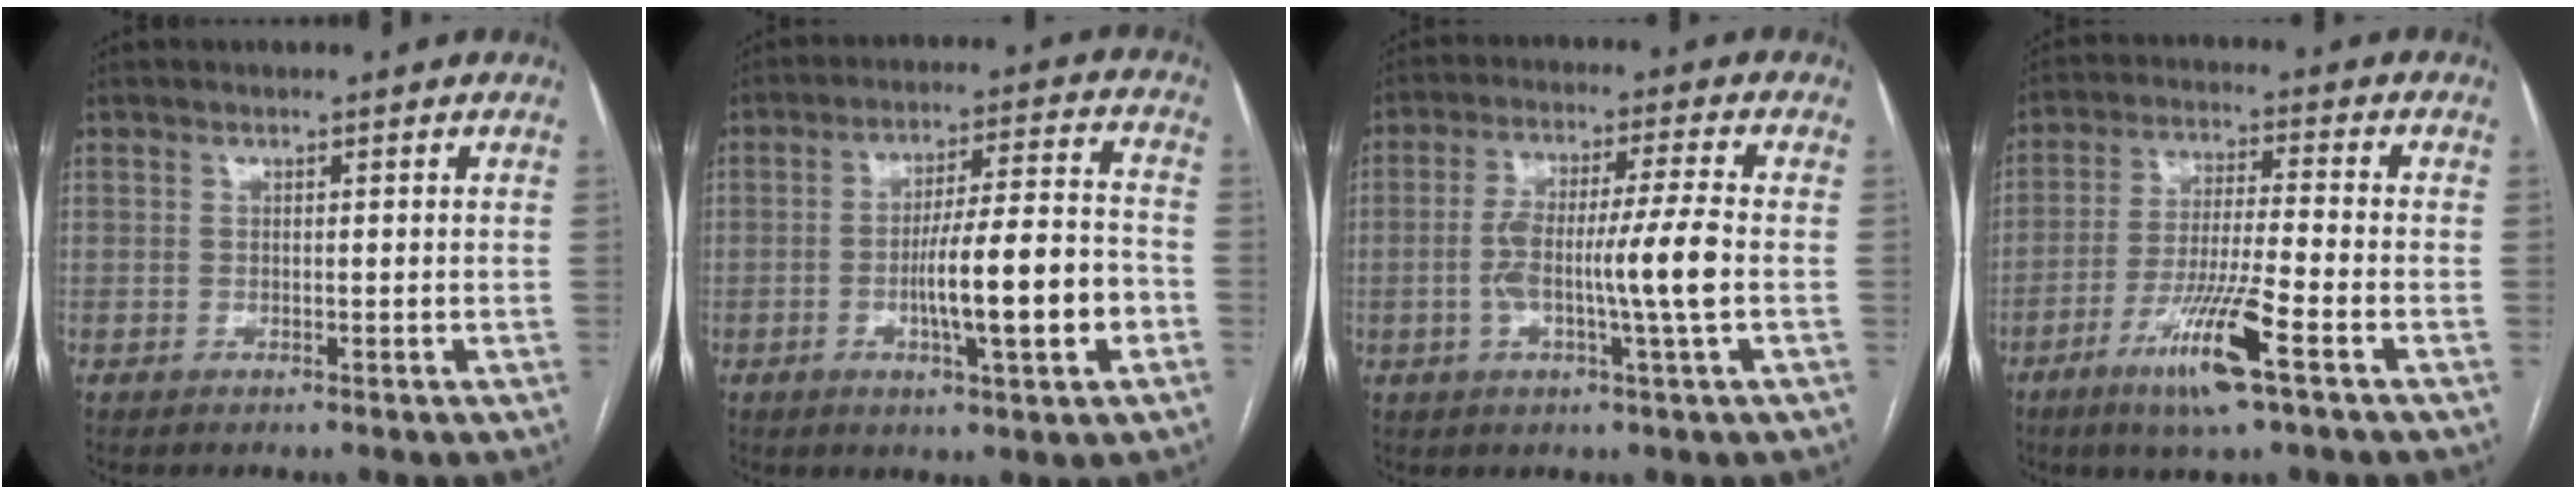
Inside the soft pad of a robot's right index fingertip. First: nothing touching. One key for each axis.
{"total": 12.4, "fx": -3.4, "fy": 1.0, "fz": 11.9, "tx": -0.193, "ty": 0.007, "tz": -0.053}
{"total": 9.9, "fx": -1.6, "fy": -0.4, "fz": 9.7, "tx": -0.181, "ty": 0.006, "tz": -0.033}
{"total": 11.9, "fx": -6.1, "fy": 0.0, "fz": 10.2, "tx": -0.198, "ty": -0.020, "tz": -0.112}